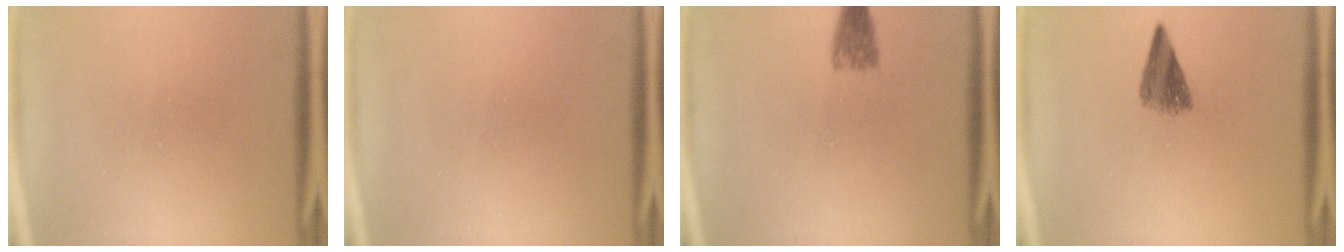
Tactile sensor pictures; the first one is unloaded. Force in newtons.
{"total": 1.9}
{"total": 2.7}
{"total": 4.0}